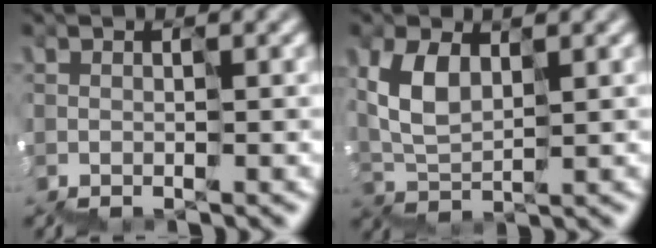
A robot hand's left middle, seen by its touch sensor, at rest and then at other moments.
{"total": 2.5, "force": [2.0, 1.1, 0.9], "torque": [-0.053, 0.016, 0.041]}